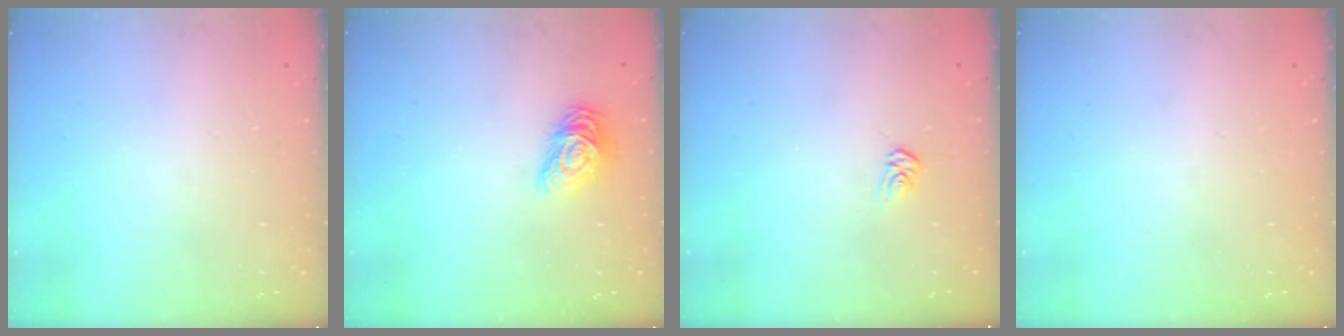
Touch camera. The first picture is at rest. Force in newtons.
{"total": 10.7, "press": 10.7, "slide": 0.6}
{"total": 2.9, "press": 2.9, "slide": 0.2}
{"total": 0.0}